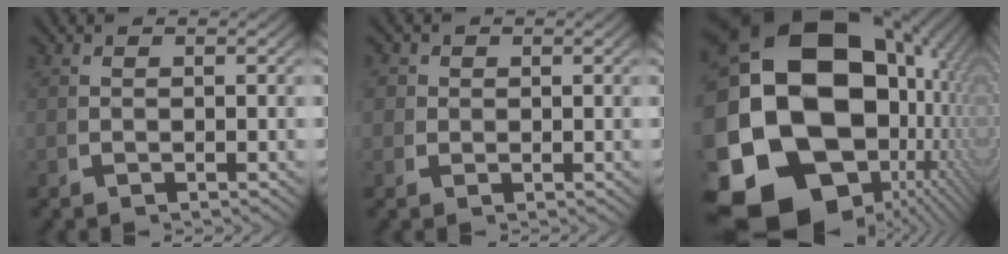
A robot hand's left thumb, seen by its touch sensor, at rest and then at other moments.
{"total": 2.0, "force": [0.5, 1.9, 0.5], "torque": [-0.011, -0.007, 0.006]}
{"total": 32.4, "force": [-3.1, 23.1, 22.6], "torque": [-0.423, -0.098, -0.023]}